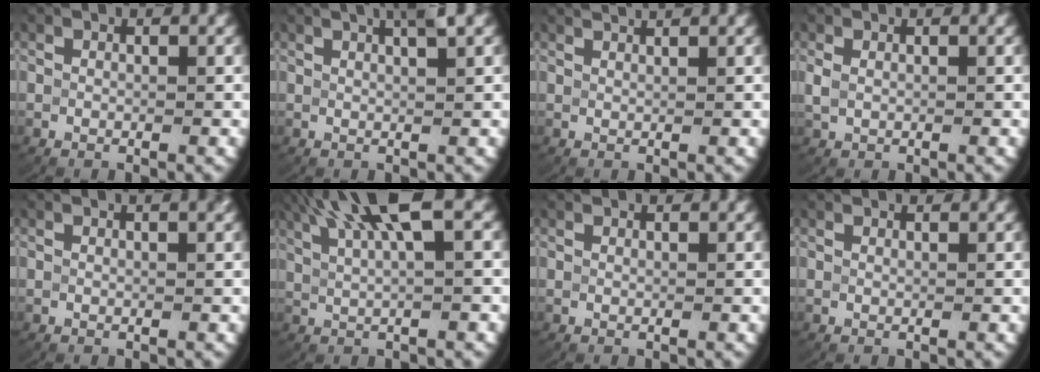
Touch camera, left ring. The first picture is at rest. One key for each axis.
{"total": 4.3, "fx": 2.8, "fy": 1.2, "fz": 3.0, "tx": -0.044, "ty": 0.011, "tz": 0.041}
{"total": 1.7, "fx": 1.6, "fy": 0.0, "fz": 0.6, "tx": -0.011, "ty": 0.005, "tz": 0.028}
{"total": 1.2, "fx": -0.1, "fy": 0.9, "fz": 0.7, "tx": -0.025, "ty": -0.002, "tz": 0.006}
{"total": 1.2, "fx": 0.8, "fy": 0.0, "fz": 1.0, "tx": -0.010, "ty": 0.004, "tz": 0.011}
{"total": 5.7, "fx": 3.3, "fy": 1.1, "fz": 4.5, "tx": -0.079, "ty": 0.015, "tz": 0.053}
{"total": 0.8, "fx": 0.8, "fy": -0.3, "fz": 0.1, "tx": 0.001, "ty": -0.003, "tz": 0.015}
{"total": 1.1, "fx": 1.1, "fy": -0.3, "fz": 0.2, "tx": 0.001, "ty": -0.002, "tz": 0.019}